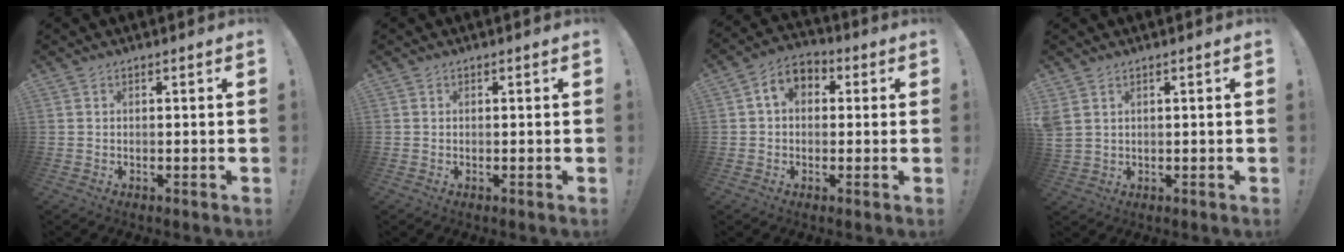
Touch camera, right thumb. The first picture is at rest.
{"total": 0.0}
{"total": 7.0, "force": [1.2, 5.1, 4.5], "torque": [-0.073, 0.010, 0.025]}
{"total": 3.3, "force": [1.7, 2.0, 1.9], "torque": [-0.042, 0.000, 0.035]}